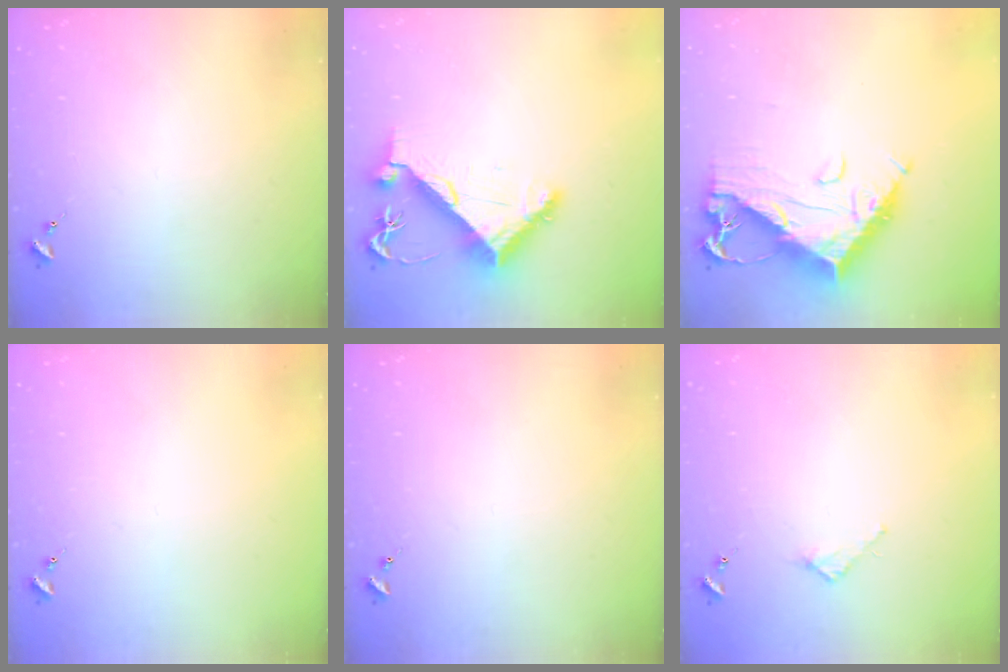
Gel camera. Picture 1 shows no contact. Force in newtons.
{"total": 8.5, "press": 8.4, "slide": 1.4}
{"total": 13.6, "press": 13.6, "slide": 1.1}
{"total": 0.0}
{"total": 0.0}
{"total": 2.4, "press": 2.3, "slide": 0.3}